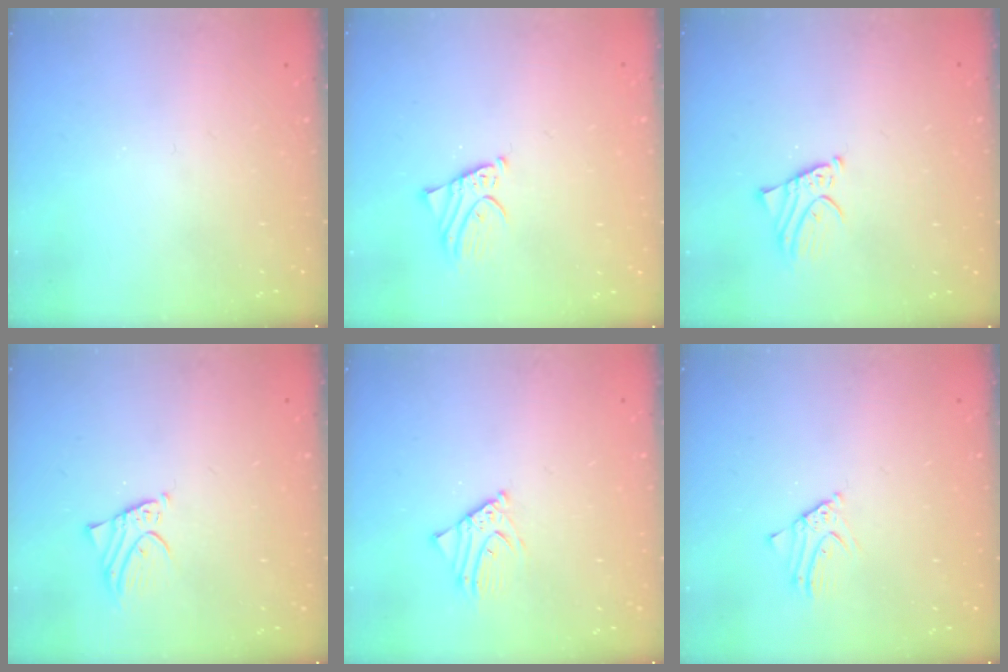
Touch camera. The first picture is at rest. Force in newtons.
{"total": 2.2, "press": 2.2, "slide": 0.1}
{"total": 2.4, "press": 2.4, "slide": 0.2}
{"total": 2.9, "press": 2.9, "slide": 0.2}
{"total": 4.1, "press": 4.1, "slide": 0.4}
{"total": 3.7, "press": 3.7, "slide": 0.3}